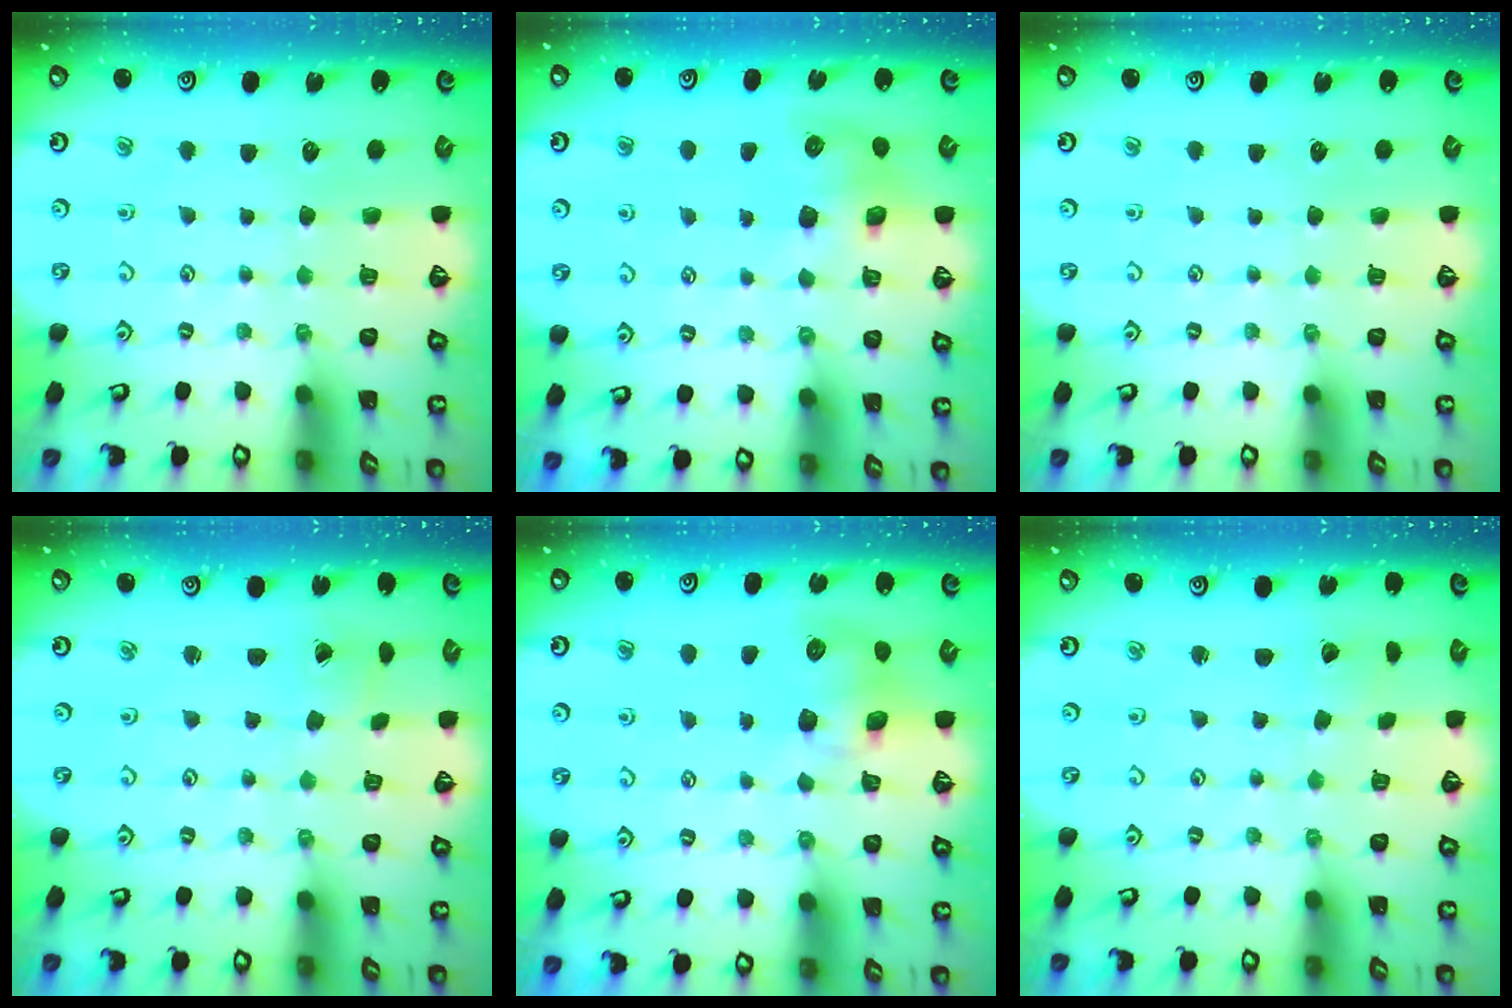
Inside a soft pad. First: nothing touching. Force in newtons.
{"total": 9.3, "press": 9.2, "slide": 0.9}
{"total": 0.0}
{"total": 0.7, "press": 0.7, "slide": 0.1}
{"total": 9.2, "press": 9.2, "slide": 0.9}
{"total": 1.5, "press": 1.5, "slide": 0.0}